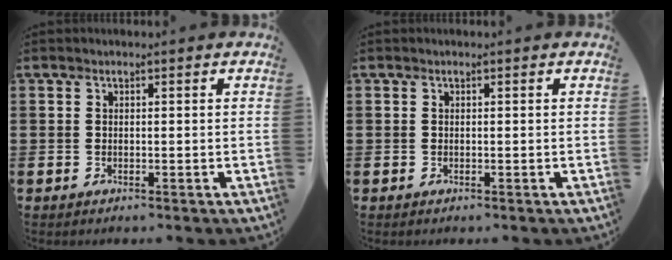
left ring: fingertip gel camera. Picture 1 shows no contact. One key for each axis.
{"total": 0.0}